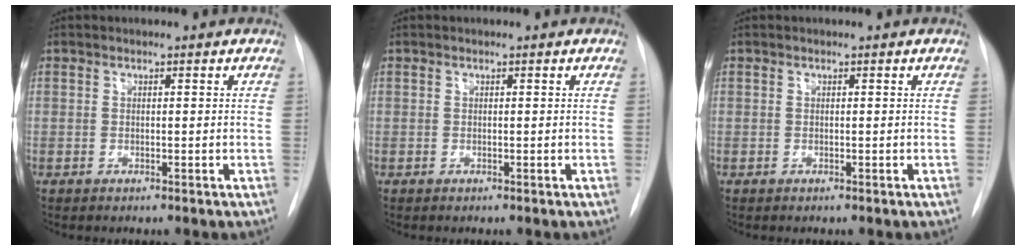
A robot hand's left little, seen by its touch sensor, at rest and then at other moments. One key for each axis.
{"total": 0.0}
{"total": 0.0}